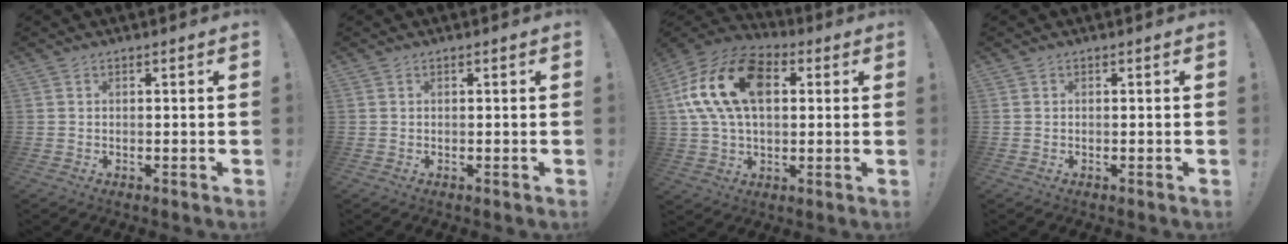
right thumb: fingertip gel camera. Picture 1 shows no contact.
{"total": 0.0}
{"total": 20.7, "force": [5.3, 13.3, 15.1], "torque": [-0.290, 0.006, 0.096]}
{"total": 0.0}